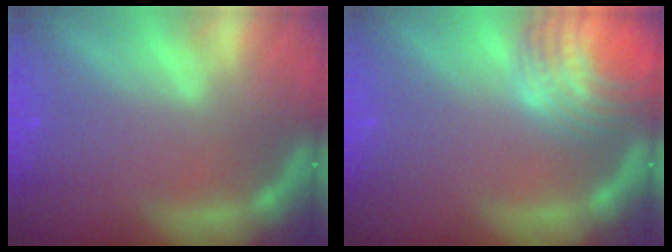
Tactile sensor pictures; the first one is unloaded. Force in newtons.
{"total": 8.5}